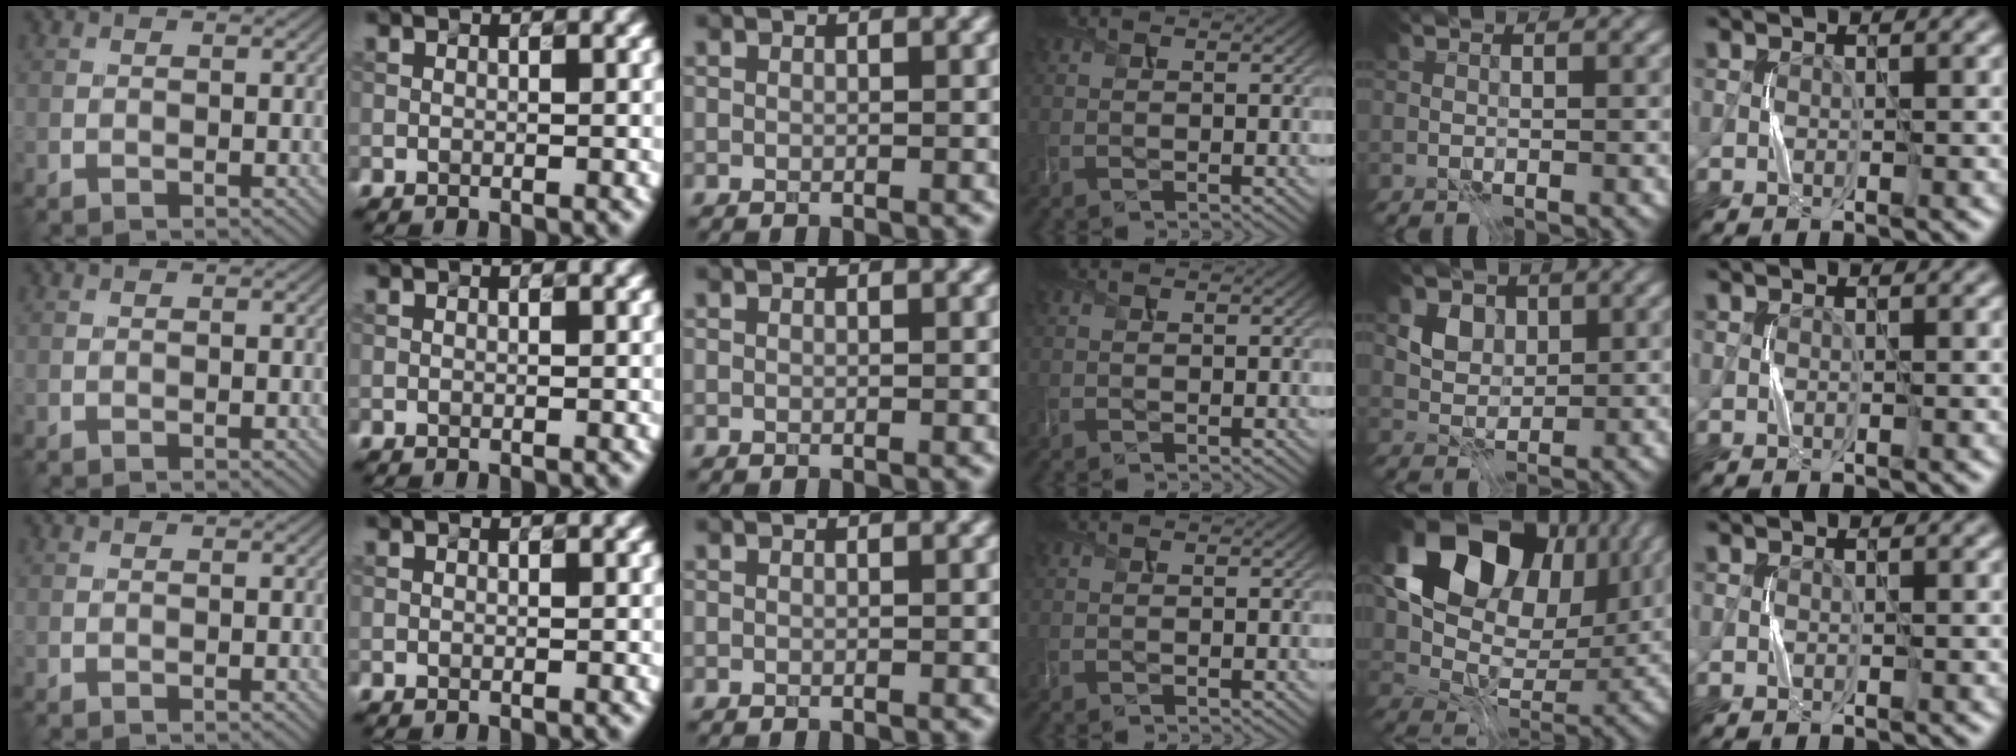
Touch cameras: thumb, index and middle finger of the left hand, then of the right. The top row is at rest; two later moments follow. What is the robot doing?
{"motion": "press", "object": "joystick"}